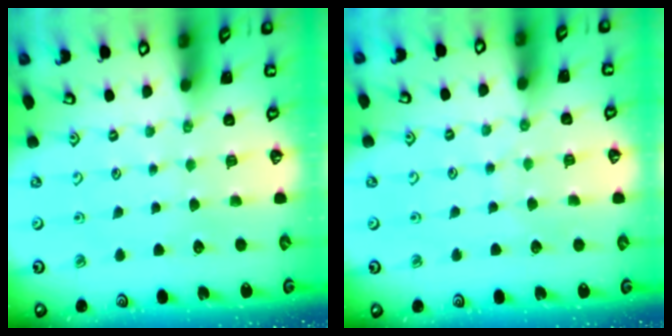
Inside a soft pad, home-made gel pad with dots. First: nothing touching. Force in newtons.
{"total": 4.7, "press": 4.7, "slide": 0.4}